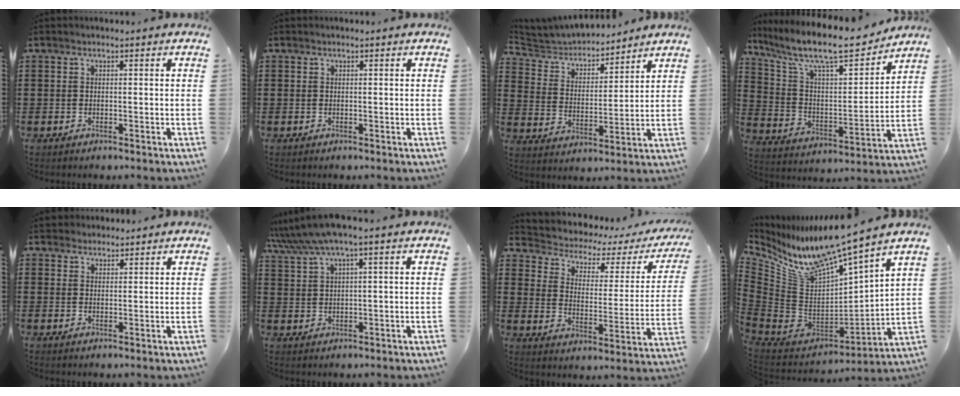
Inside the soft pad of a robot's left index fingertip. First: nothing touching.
{"total": 0.0}
{"total": 5.0, "force": [4.9, 1.0, 0.3], "torque": [-0.038, -0.029, 0.082]}
{"total": 11.5, "force": [9.7, 2.0, 6.0], "torque": [-0.147, -0.061, 0.164]}
{"total": 2.2, "force": [2.0, 1.0, -0.1], "torque": [-0.003, 0.007, 0.040]}
{"total": 4.7, "force": [3.0, 0.2, 3.6], "torque": [-0.084, -0.005, 0.048]}
{"total": 3.1, "force": [2.2, 1.6, 1.5], "torque": [-0.047, -0.020, 0.026]}
{"total": 11.0, "force": [9.6, 0.9, 5.3], "torque": [-0.155, -0.085, 0.159]}